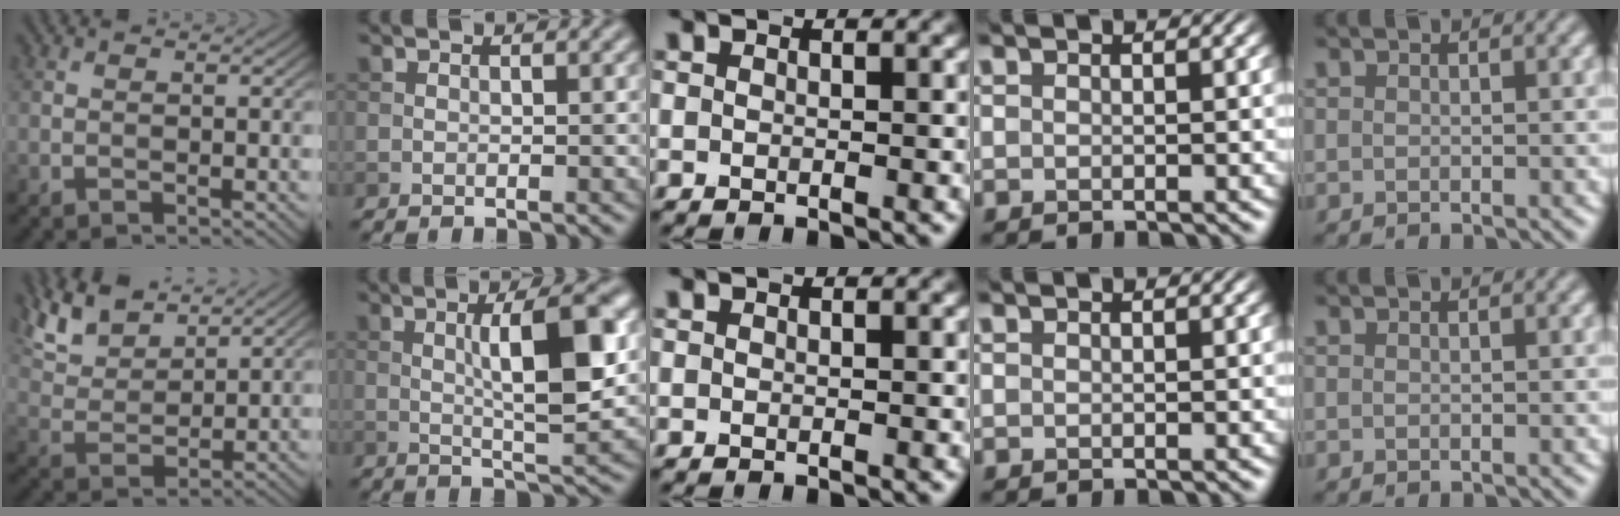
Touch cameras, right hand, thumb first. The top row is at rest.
{"thumb": {"total": 8.4, "force": [6.4, 3.2, 4.3], "torque": [-0.114, 0.013, 0.131]}, "index": {"total": 7.3, "force": [1.0, 1.6, 7.0], "torque": [-0.105, 0.006, 0.016]}}